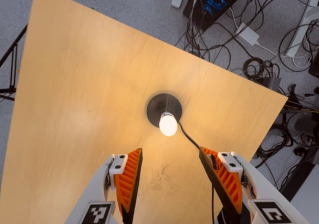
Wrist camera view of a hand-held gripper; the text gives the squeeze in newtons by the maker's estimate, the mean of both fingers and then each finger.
{"total": 0.0}